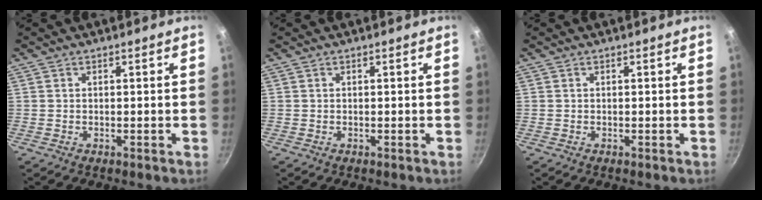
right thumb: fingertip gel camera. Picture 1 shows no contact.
{"total": 0.0}
{"total": 0.0}